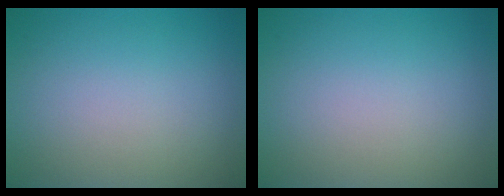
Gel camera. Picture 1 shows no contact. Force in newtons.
{"total": 0.0}